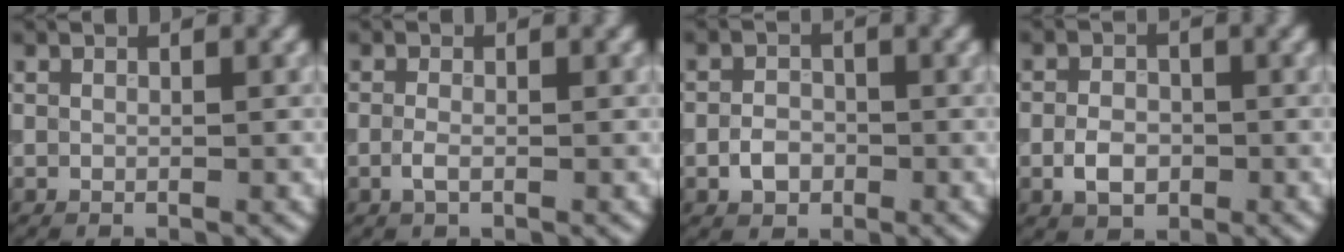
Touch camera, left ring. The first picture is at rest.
{"total": 1.3, "force": [-0.4, 0.6, 1.1], "torque": [-0.027, -0.002, -0.012]}
{"total": 2.2, "force": [-0.8, 1.7, 1.1], "torque": [-0.018, 0.002, -0.020]}
{"total": 3.0, "force": [-0.9, 2.1, 1.9], "torque": [-0.032, 0.001, -0.022]}